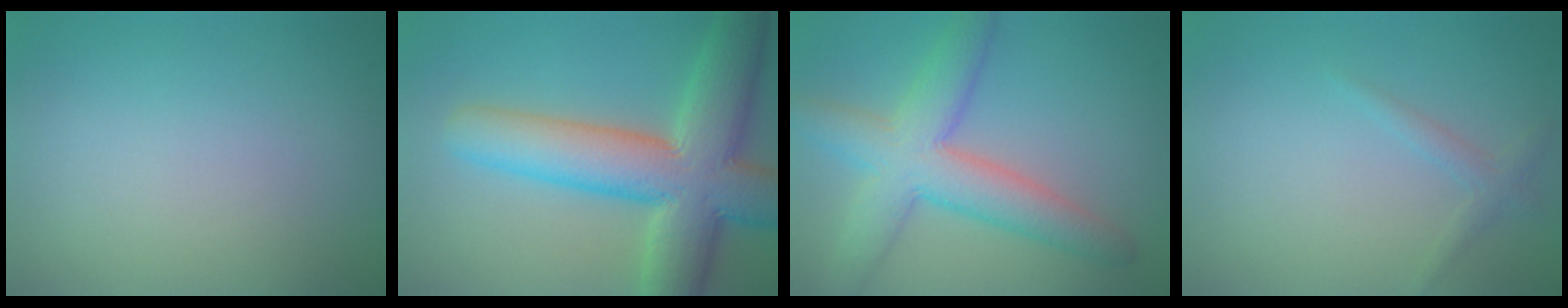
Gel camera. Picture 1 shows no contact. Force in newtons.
{"total": 11.3, "press": 11.3, "slide": 0.5}
{"total": 6.9, "press": 6.9, "slide": 0.2}
{"total": 1.2, "press": 1.2, "slide": 0.1}